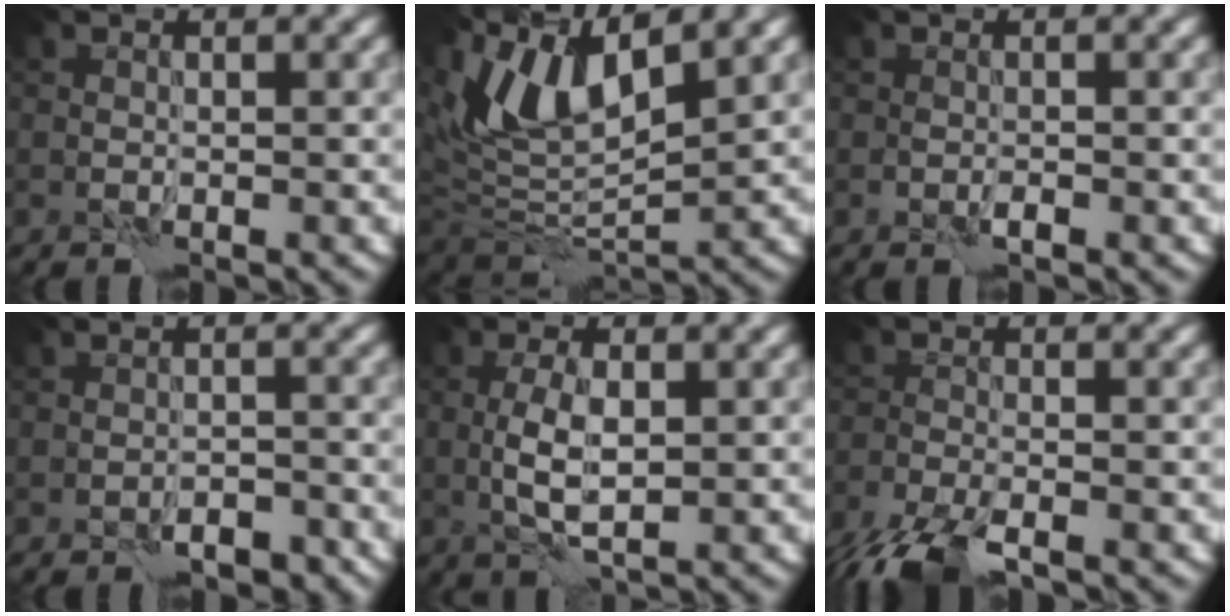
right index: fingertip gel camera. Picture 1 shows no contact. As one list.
[{"total": 8.9, "force": [4.8, 3.5, 6.6], "torque": [-0.135, 0.005, 0.088]}, {"total": 0.5, "force": [-0.2, 0.2, 0.4], "torque": [-0.009, 0.001, -0.005]}, {"total": 2.2, "force": [-1.7, 1.0, 1.0], "torque": [-0.012, 0.006, -0.024]}, {"total": 3.6, "force": [0.0, 1.4, 3.4], "torque": [-0.073, -0.001, -0.002]}, {"total": 4.5, "force": [-3.4, 1.4, 2.7], "torque": [-0.057, -0.016, -0.072]}]